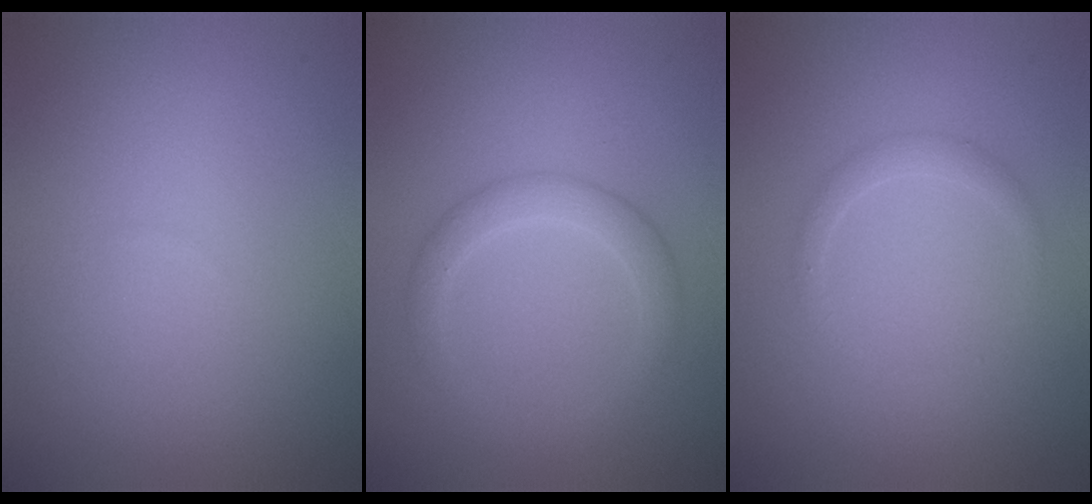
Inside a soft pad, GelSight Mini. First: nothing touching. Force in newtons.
{"total": 2.5, "press": 2.5, "slide": 0.1}
{"total": 1.1, "press": 1.1, "slide": 0.1}